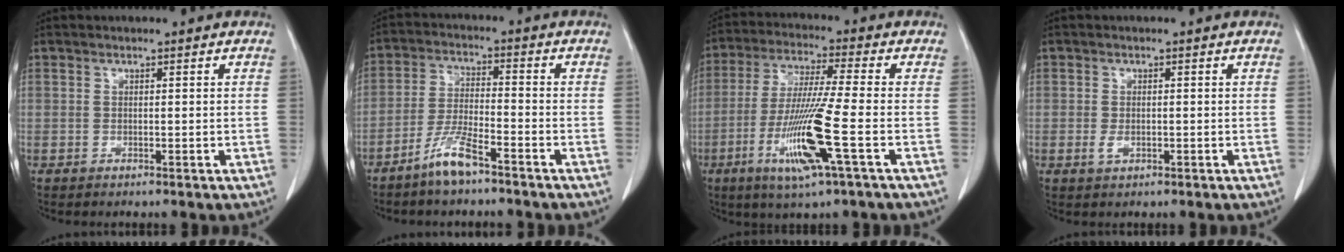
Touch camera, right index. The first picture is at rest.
{"total": 6.5, "force": [-4.8, 0.8, 4.2], "torque": [-0.093, -0.008, -0.097]}
{"total": 13.0, "force": [-4.5, -0.5, 12.2], "torque": [-0.248, -0.022, -0.087]}
{"total": 1.6, "force": [-0.5, 1.0, 1.1], "torque": [-0.020, 0.000, -0.003]}